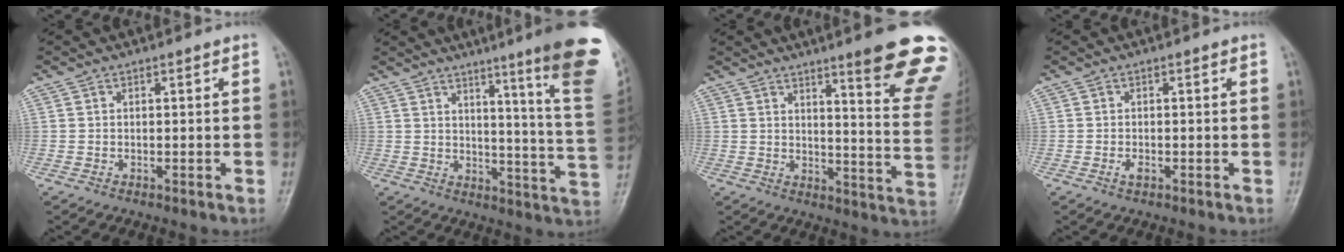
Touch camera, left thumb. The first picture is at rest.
{"total": 19.5, "force": [11.3, 0.5, 15.8], "torque": [-0.183, -0.077, 0.136]}
{"total": 18.3, "force": [12.2, 1.7, 13.5], "torque": [-0.140, -0.078, 0.152]}
{"total": 1.3, "force": [-0.4, 0.6, 1.0], "torque": [-0.017, 0.005, -0.006]}